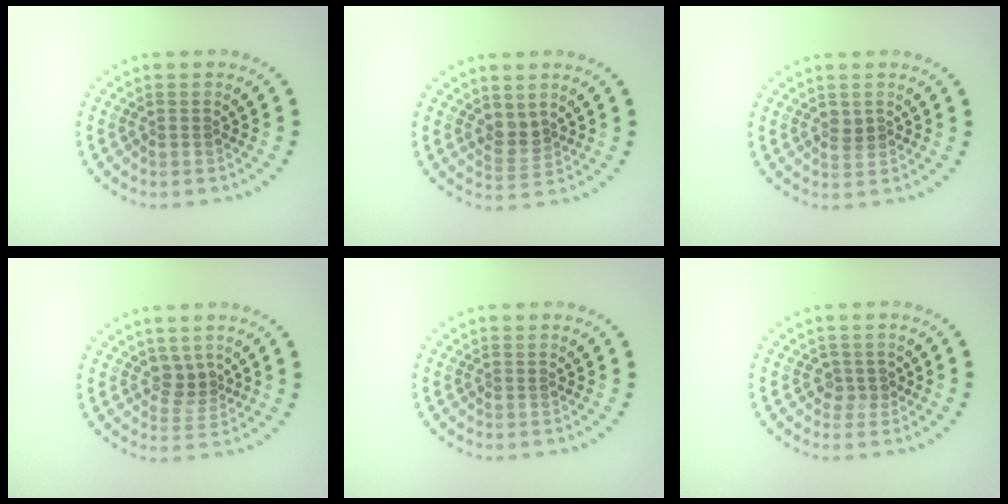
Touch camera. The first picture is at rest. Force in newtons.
{"total": 2.0, "press": 1.5, "slide": 1.3}
{"total": 1.2, "press": 1.1, "slide": 0.3}
{"total": 2.0, "press": 1.5, "slide": 1.4}
{"total": 0.0}
{"total": 1.5, "press": 1.1, "slide": 1.0}